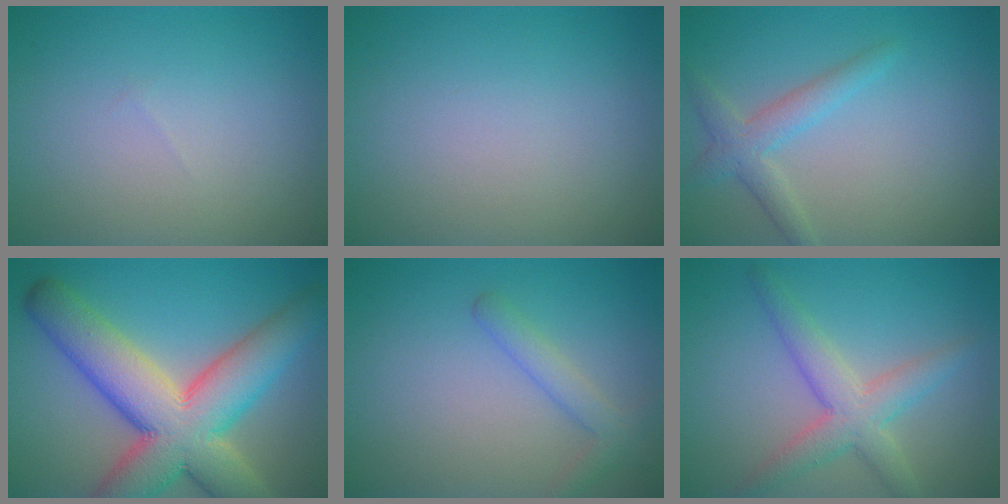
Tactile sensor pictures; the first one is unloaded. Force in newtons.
{"total": 0.0}
{"total": 2.7, "press": 2.7, "slide": 0.1}
{"total": 12.2, "press": 12.2, "slide": 0.9}
{"total": 2.3, "press": 2.3, "slide": 0.1}
{"total": 4.2, "press": 4.2, "slide": 0.2}